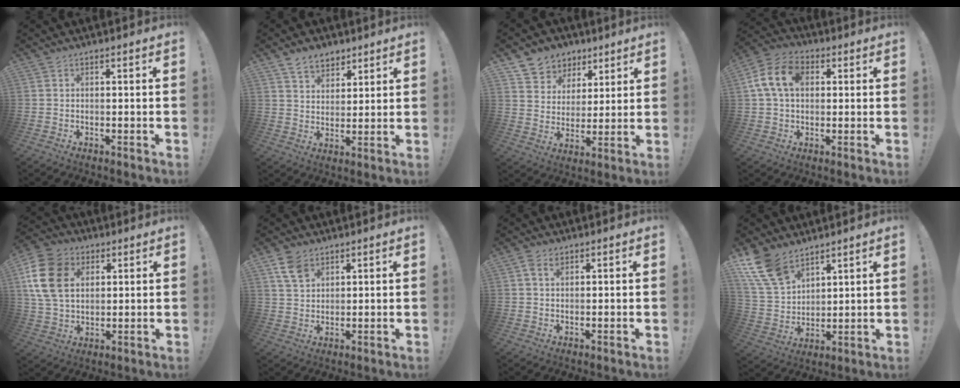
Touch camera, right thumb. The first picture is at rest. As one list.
[{"total": 7.5, "force": [5.3, 4.9, 2.0], "torque": [-0.027, -0.033, 0.101]}, {"total": 8.4, "force": [4.6, 6.9, 1.1], "torque": [-0.019, -0.034, 0.095]}, {"total": 12.6, "force": [3.0, 8.7, 8.6], "torque": [-0.153, 0.013, 0.056]}, {"total": 16.5, "force": [5.0, 12.5, 9.6], "torque": [-0.184, -0.004, 0.101]}, {"total": 7.0, "force": [4.1, 4.4, 3.5], "torque": [-0.060, -0.012, 0.082]}, {"total": 2.3, "force": [1.3, 1.3, 1.5], "torque": [-0.021, -0.002, 0.022]}, {"total": 13.8, "force": [9.7, 7.8, 6.1], "torque": [-0.142, -0.050, 0.189]}]